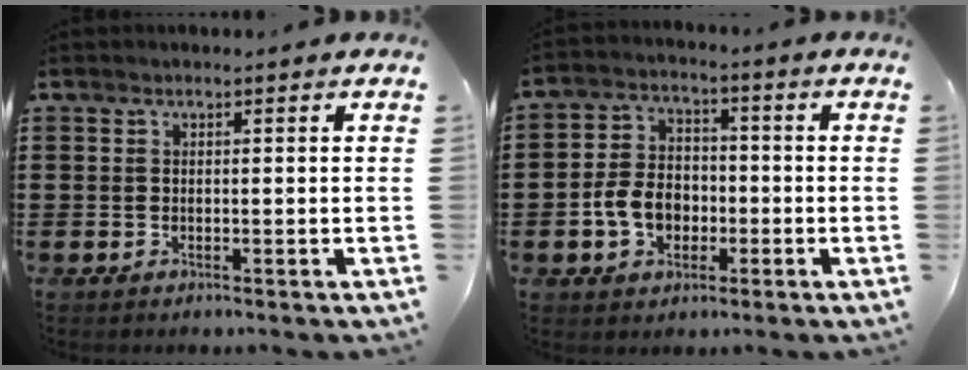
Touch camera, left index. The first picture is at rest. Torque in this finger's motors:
{"motor_torque": [1.32, 0.82, 0.29, 0.07]}